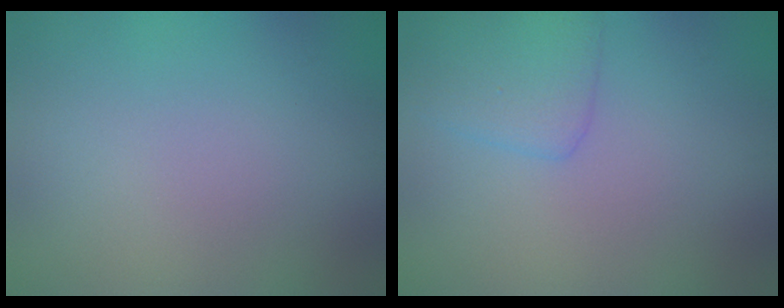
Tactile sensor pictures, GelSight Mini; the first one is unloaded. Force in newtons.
{"total": 2.7, "press": 2.7, "slide": 0.1}